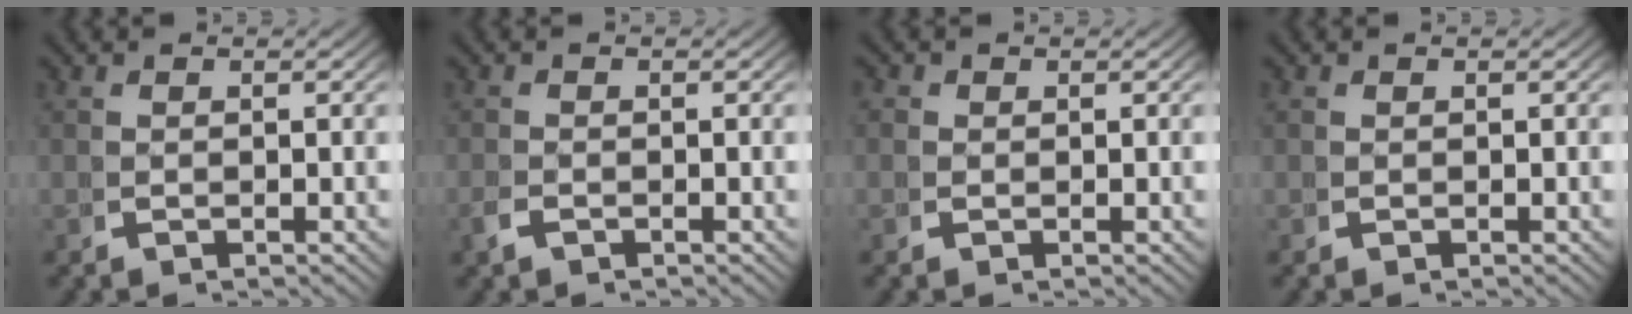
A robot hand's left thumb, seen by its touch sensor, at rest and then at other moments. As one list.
[{"total": 1.0, "force": [-0.8, 0.4, 0.4], "torque": [-0.015, -0.002, -0.015]}, {"total": 1.1, "force": [0.1, 1.0, 0.2], "torque": [-0.008, -0.007, 0.000]}, {"total": 0.0}]